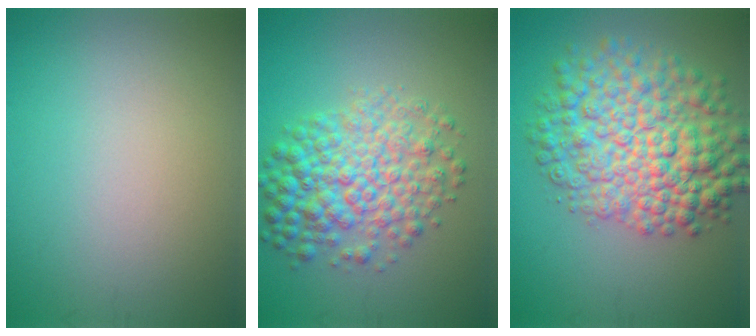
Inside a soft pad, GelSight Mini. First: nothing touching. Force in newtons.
{"total": 6.7, "press": 6.7, "slide": 0.1}
{"total": 9.7, "press": 9.6, "slide": 0.3}